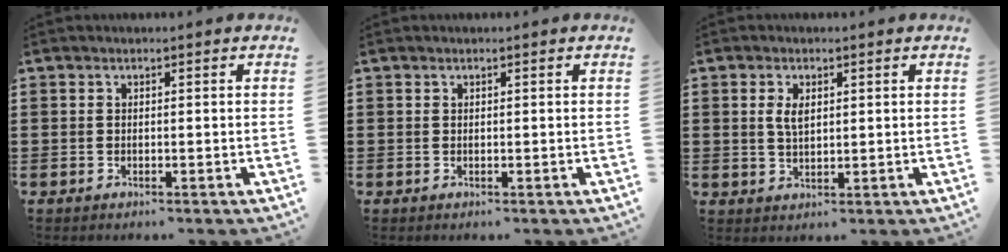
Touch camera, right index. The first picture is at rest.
{"total": 0.0}
{"total": 2.9, "force": [0.8, 1.3, 2.4], "torque": [-0.052, 0.005, 0.014]}